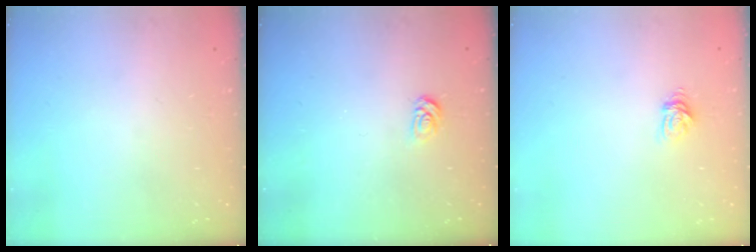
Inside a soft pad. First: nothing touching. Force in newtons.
{"total": 3.3, "press": 3.3, "slide": 0.4}
{"total": 4.8, "press": 4.7, "slide": 0.6}